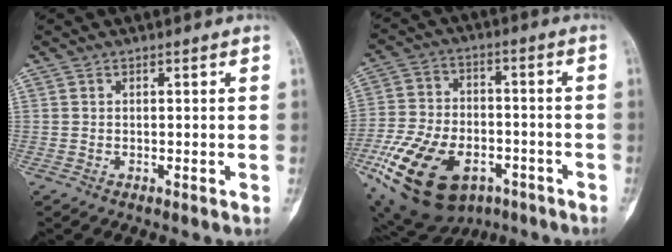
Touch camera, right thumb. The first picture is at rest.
{"total": 22.2, "force": [-10.1, 13.4, 14.6], "torque": [-0.292, 0.024, -0.163]}